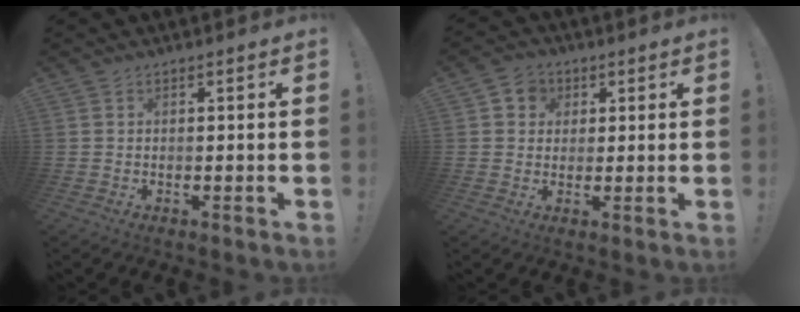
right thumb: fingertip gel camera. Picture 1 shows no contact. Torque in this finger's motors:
{"motor_torque": [-0.10, 0.05, 0.34, 0.06, -0.01]}